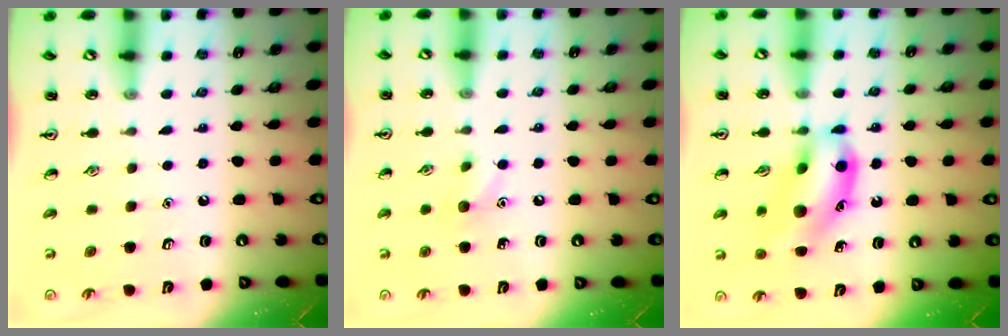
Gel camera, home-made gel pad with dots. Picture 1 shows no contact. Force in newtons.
{"total": 6.8, "press": 6.5, "slide": 1.9}
{"total": 14.7, "press": 14.6, "slide": 2.0}